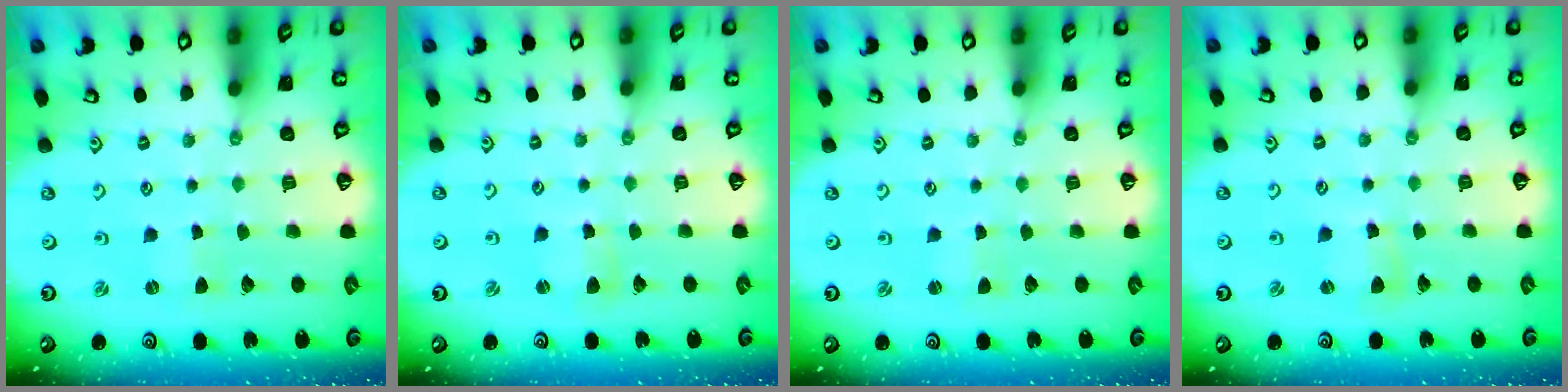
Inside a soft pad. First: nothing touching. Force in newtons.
{"total": 2.5, "press": 2.5, "slide": 0.3}
{"total": 1.0, "press": 1.0, "slide": 0.2}
{"total": 4.2, "press": 4.1, "slide": 0.4}